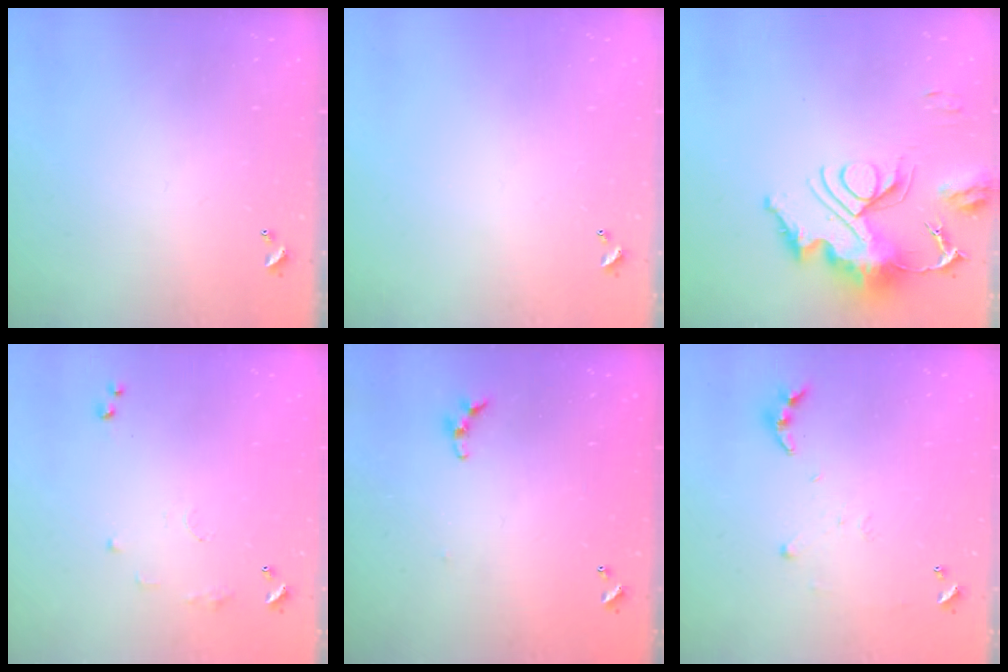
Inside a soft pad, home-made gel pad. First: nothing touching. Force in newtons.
{"total": 0.0}
{"total": 15.1, "press": 15.0, "slide": 1.8}
{"total": 8.3, "press": 8.3, "slide": 0.8}
{"total": 4.9, "press": 4.8, "slide": 0.2}
{"total": 5.8, "press": 5.8, "slide": 0.6}